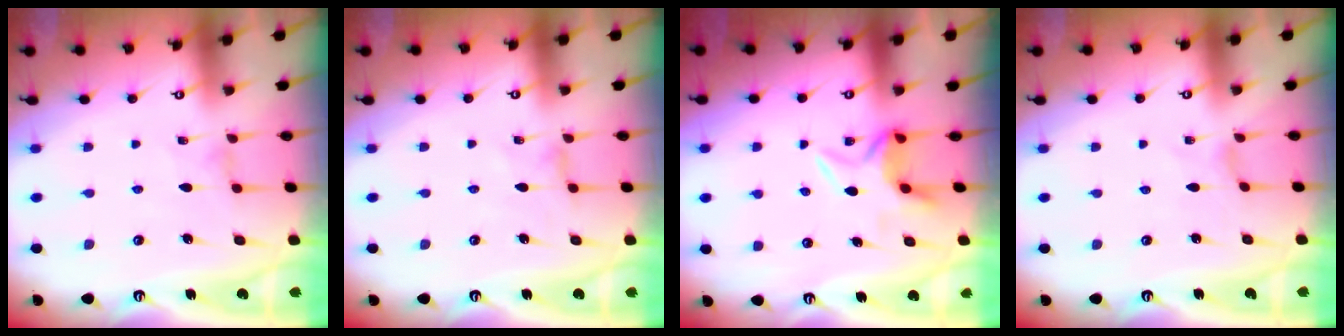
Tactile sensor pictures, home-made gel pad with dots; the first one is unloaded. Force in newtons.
{"total": 0.8, "press": 0.8, "slide": 0.2}
{"total": 5.3, "press": 5.1, "slide": 1.2}
{"total": 0.0}